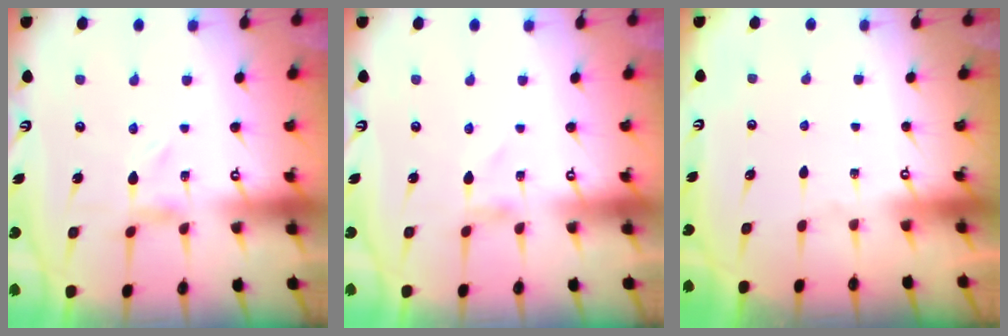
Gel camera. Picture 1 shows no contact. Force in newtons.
{"total": 0.7, "press": 0.7, "slide": 0.1}
{"total": 0.0}